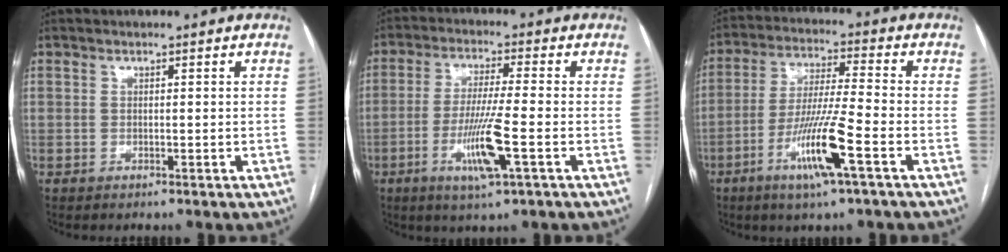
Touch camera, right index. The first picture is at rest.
{"total": 8.9, "force": [-3.1, -0.2, 8.3], "torque": [-0.164, -0.013, -0.057]}
{"total": 11.1, "force": [-4.9, -0.3, 10.0], "torque": [-0.195, -0.014, -0.094]}